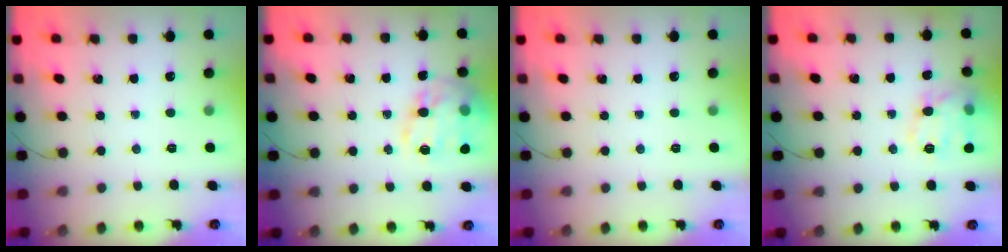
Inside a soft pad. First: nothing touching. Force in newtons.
{"total": 20.2, "press": 20.0, "slide": 2.6}
{"total": 0.0}
{"total": 11.4, "press": 11.4, "slide": 0.3}